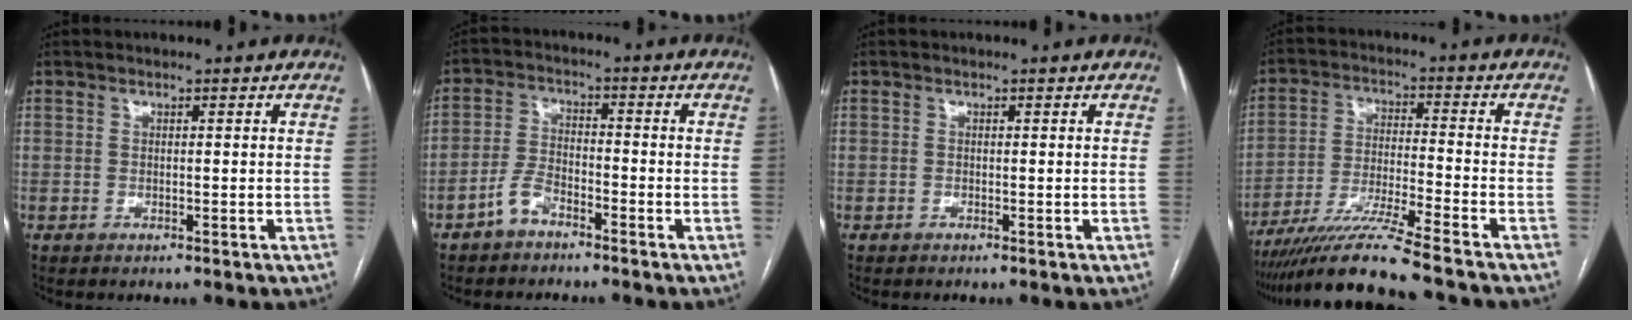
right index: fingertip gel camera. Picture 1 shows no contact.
{"total": 4.4, "force": [-3.2, 2.0, 2.2], "torque": [-0.052, 0.009, -0.062]}
{"total": 0.0}
{"total": 12.7, "force": [-10.7, -1.3, 6.7], "torque": [-0.115, -0.023, -0.186]}